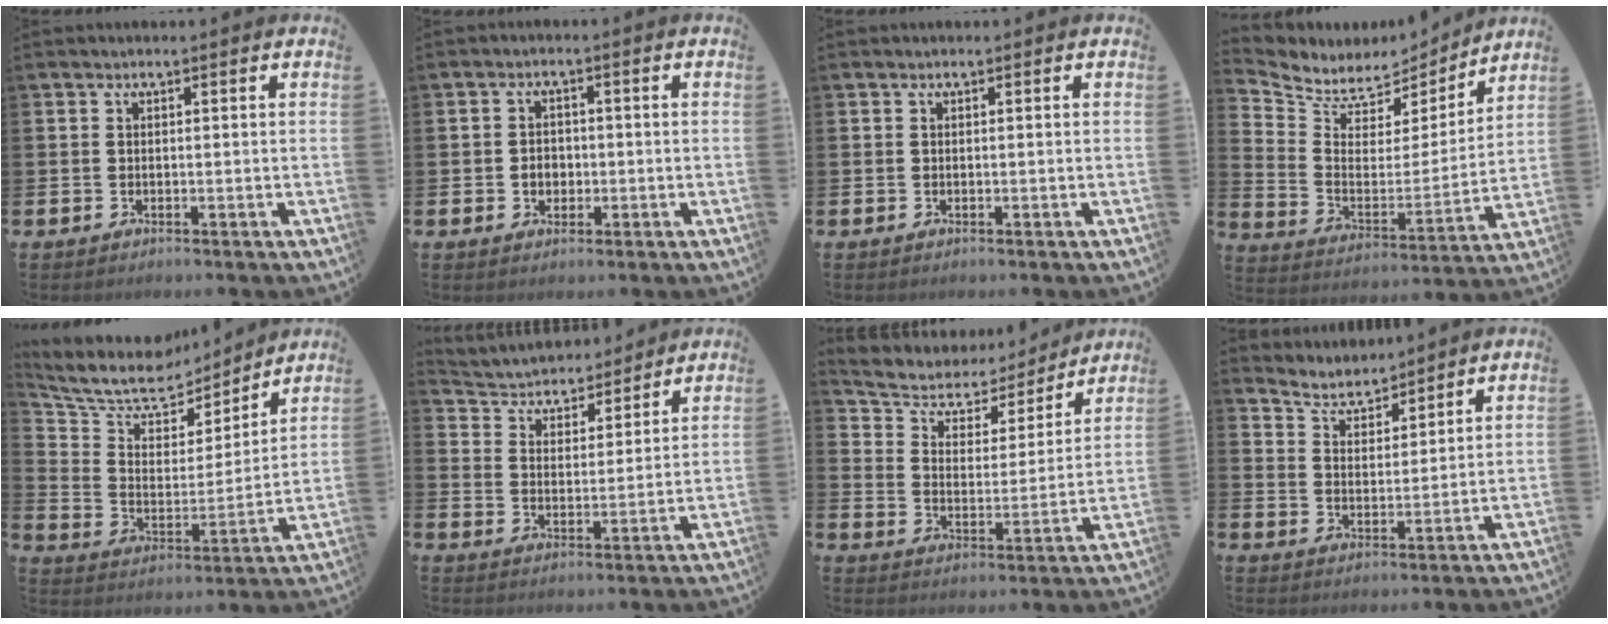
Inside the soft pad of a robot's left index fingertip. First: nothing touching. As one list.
[{"total": 2.4, "force": [-0.3, 2.0, 1.1], "torque": [-0.007, -0.001, -0.014]}, {"total": 0.0}, {"total": 6.5, "force": [6.0, 2.5, 0.3], "torque": [-0.052, -0.052, 0.103]}, {"total": 8.2, "force": [7.2, 3.7, 1.6], "torque": [-0.083, -0.050, 0.126]}, {"total": 4.3, "force": [3.9, 1.6, 0.1], "torque": [-0.034, -0.035, 0.062]}, {"total": 5.3, "force": [4.4, 2.9, 1.0], "torque": [-0.054, -0.031, 0.070]}, {"total": 4.7, "force": [4.5, 1.2, 0.3], "torque": [-0.030, -0.030, 0.078]}]